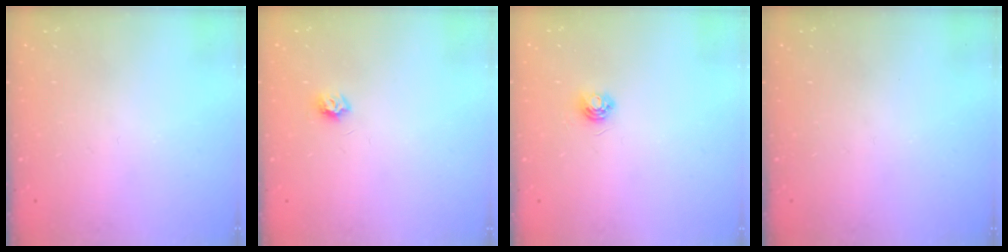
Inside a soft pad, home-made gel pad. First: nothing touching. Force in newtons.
{"total": 4.6, "press": 4.6, "slide": 0.5}
{"total": 4.7, "press": 4.7, "slide": 0.5}
{"total": 0.0}